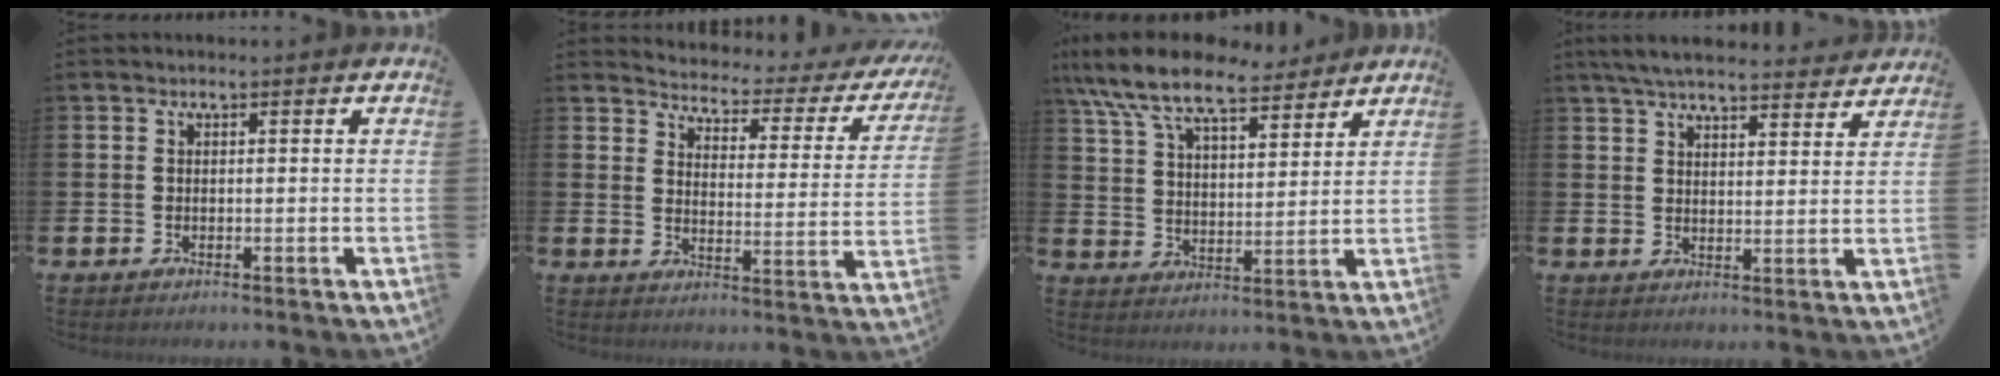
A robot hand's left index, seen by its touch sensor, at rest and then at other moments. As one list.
[{"total": 3.1, "force": [2.8, 1.1, 0.8], "torque": [-0.037, -0.029, 0.037]}, {"total": 10.0, "force": [8.7, 2.9, 4.0], "torque": [-0.120, -0.038, 0.157]}, {"total": 6.0, "force": [5.7, 1.0, 1.6], "torque": [-0.046, -0.027, 0.102]}]